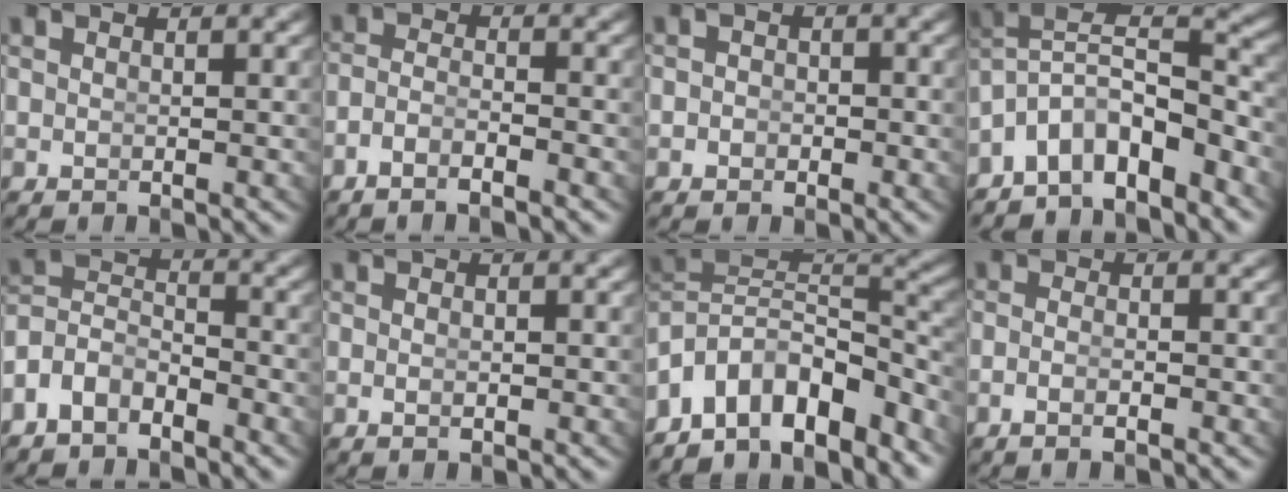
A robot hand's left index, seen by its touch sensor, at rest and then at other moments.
{"total": 3.0, "force": [-2.4, 0.8, 1.6], "torque": [-0.038, -0.013, -0.037]}
{"total": 1.0, "force": [-0.8, 0.6, 0.2], "torque": [0.003, -0.011, -0.012]}
{"total": 10.4, "force": [-4.3, 8.1, 4.9], "torque": [-0.117, -0.039, -0.069]}
{"total": 5.7, "force": [-2.8, 4.6, 1.9], "torque": [-0.058, -0.026, -0.050]}
{"total": 0.6, "force": [-0.3, -0.1, 0.5], "torque": [-0.013, -0.010, 0.000]}
{"total": 14.5, "force": [-5.5, 10.8, 7.9], "torque": [-0.169, -0.048, -0.083]}
{"total": 1.8, "force": [-1.3, 0.0, 1.2], "torque": [-0.031, -0.011, -0.017]}